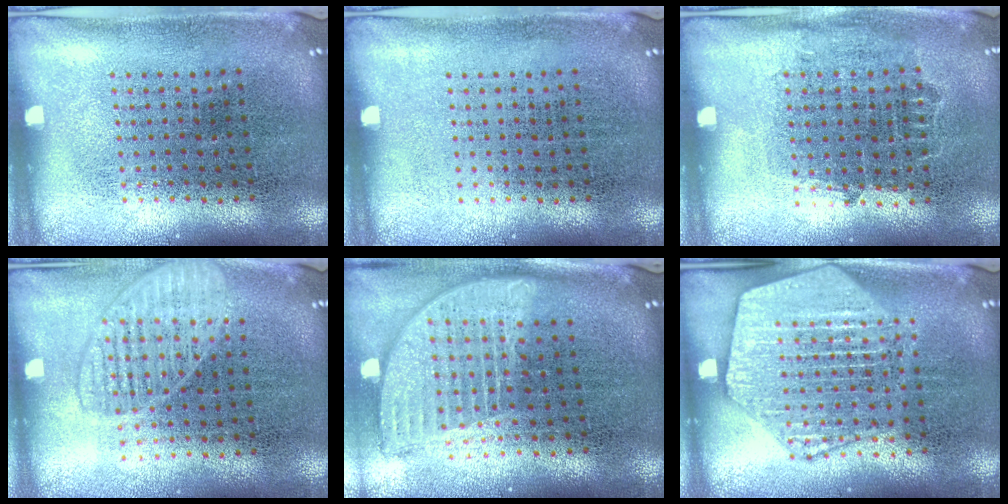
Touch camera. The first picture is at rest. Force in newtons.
{"total": 0.0}
{"total": 0.8, "press": 0.7, "slide": 0.4}
{"total": 1.4, "press": 1.3, "slide": 0.6}
{"total": 1.9, "press": 1.5, "slide": 1.2}
{"total": 2.5, "press": 2.5, "slide": 0.2}